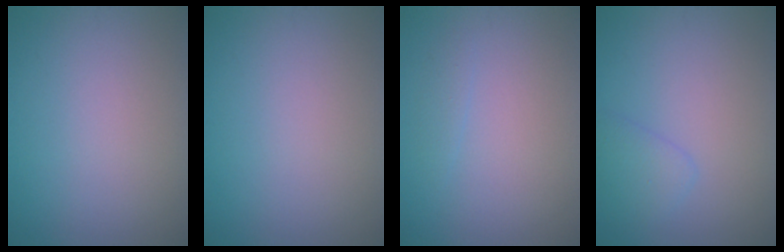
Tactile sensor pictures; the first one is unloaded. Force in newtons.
{"total": 0.0}
{"total": 0.8, "press": 0.8, "slide": 0.0}
{"total": 1.8, "press": 1.8, "slide": 0.1}